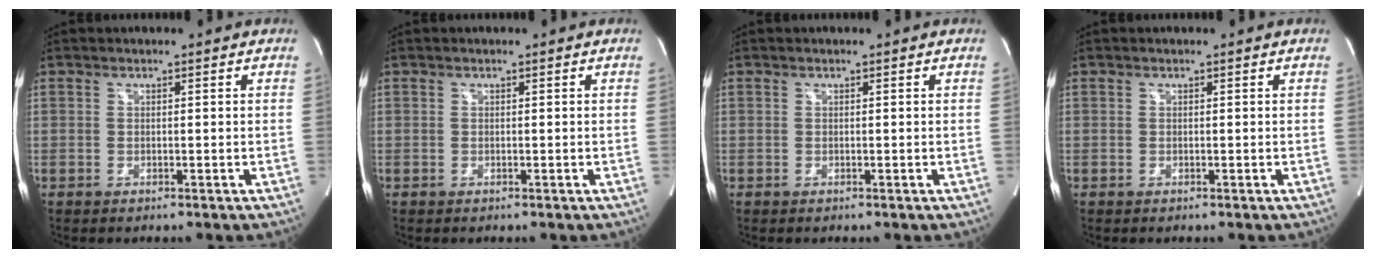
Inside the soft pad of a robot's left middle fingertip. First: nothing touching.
{"total": 0.0}
{"total": 0.0}
{"total": 0.0}